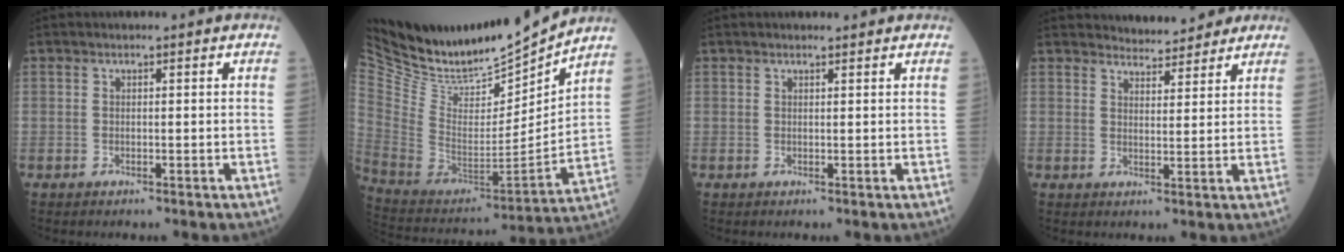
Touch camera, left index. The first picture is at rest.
{"total": 19.8, "force": [18.7, 3.3, 5.5], "torque": [-0.123, -0.051, 0.332]}
{"total": 1.7, "force": [1.6, 0.2, 0.5], "torque": [-0.009, 0.010, 0.019]}
{"total": 6.0, "force": [5.8, 1.4, 0.8], "torque": [-0.011, 0.007, 0.074]}